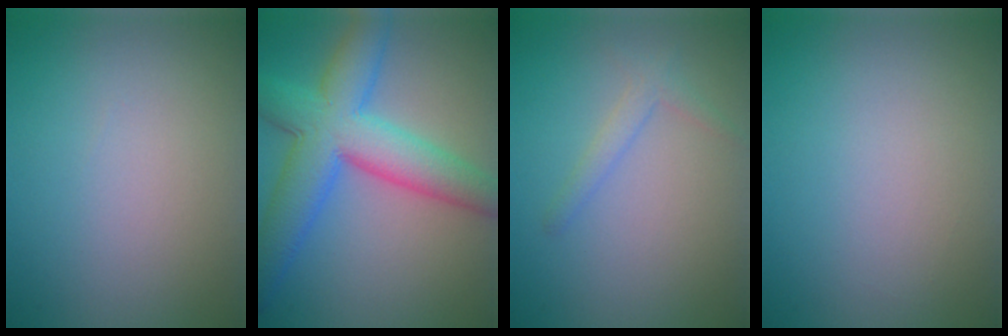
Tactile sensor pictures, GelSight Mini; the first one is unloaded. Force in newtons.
{"total": 9.0, "press": 9.0, "slide": 0.3}
{"total": 1.5, "press": 1.5, "slide": 0.1}
{"total": 0.0}